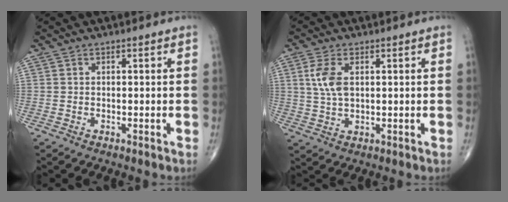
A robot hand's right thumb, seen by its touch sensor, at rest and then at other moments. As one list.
[{"total": 5.7, "force": [1.4, 3.0, 4.7], "torque": [-0.105, 0.001, 0.029]}]